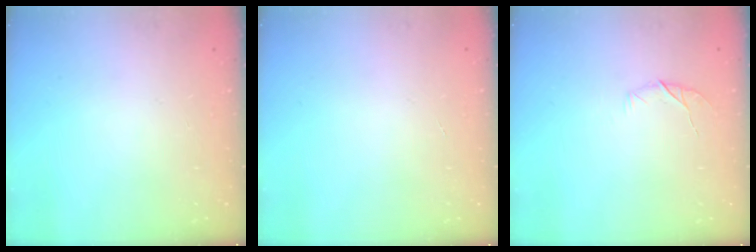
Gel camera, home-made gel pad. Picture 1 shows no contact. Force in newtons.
{"total": 0.0}
{"total": 5.9, "press": 5.6, "slide": 1.9}